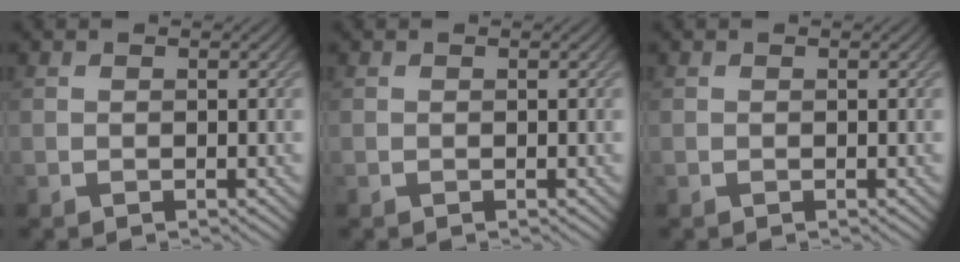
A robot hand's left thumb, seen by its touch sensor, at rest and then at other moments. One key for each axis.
{"total": 0.0}
{"total": 0.0}